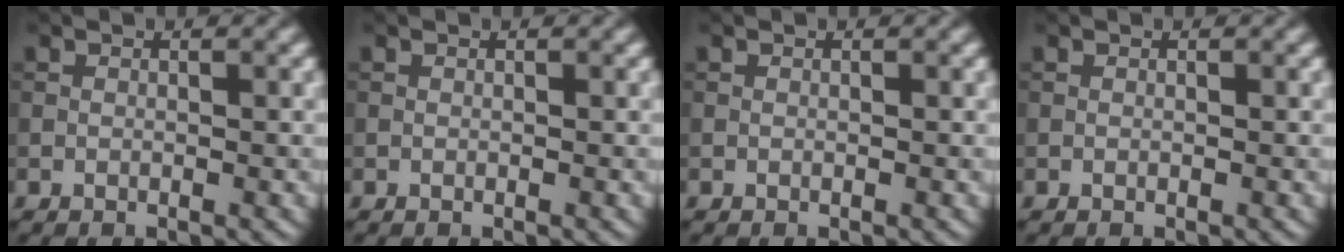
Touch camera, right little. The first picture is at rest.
{"total": 0.0}
{"total": 0.0}
{"total": 0.0}